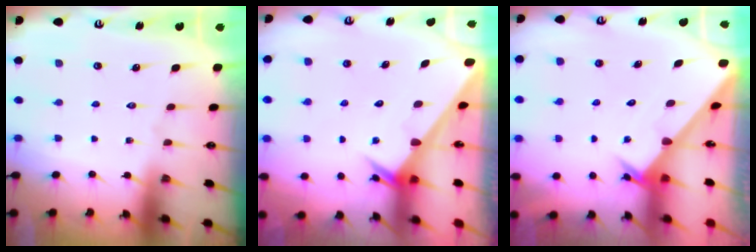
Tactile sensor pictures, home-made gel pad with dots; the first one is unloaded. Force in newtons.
{"total": 2.5, "press": 2.5, "slide": 0.1}
{"total": 2.0, "press": 2.0, "slide": 0.1}